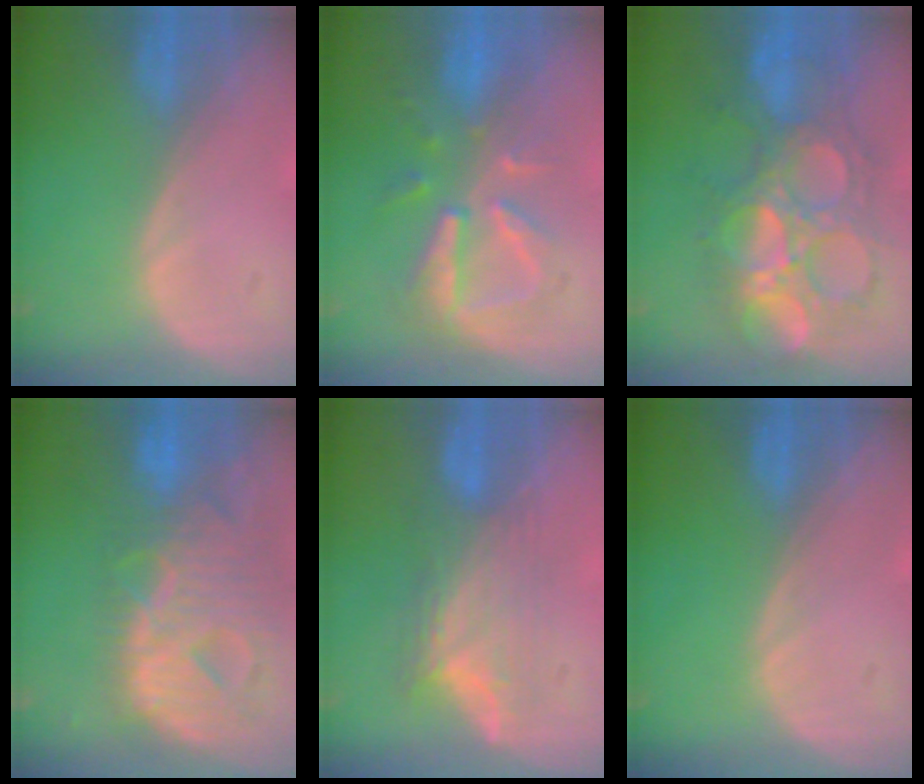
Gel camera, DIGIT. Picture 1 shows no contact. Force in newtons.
{"total": 7.8, "press": 7.6, "slide": 1.5}
{"total": 10.8, "press": 10.8, "slide": 0.9}
{"total": 13.1, "press": 11.2, "slide": 6.9}
{"total": 7.0, "press": 6.4, "slide": 2.8}
{"total": 0.0}